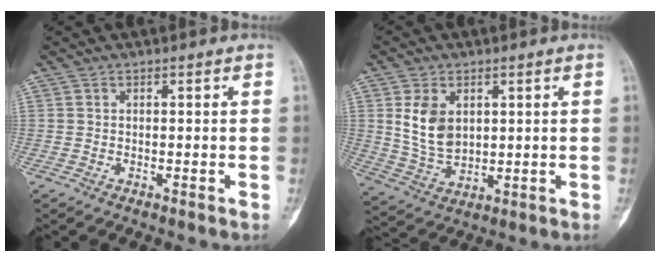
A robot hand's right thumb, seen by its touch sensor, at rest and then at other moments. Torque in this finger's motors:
{"motor_torque": [0.17, 0.04, 0.69, -0.84, 0.20]}